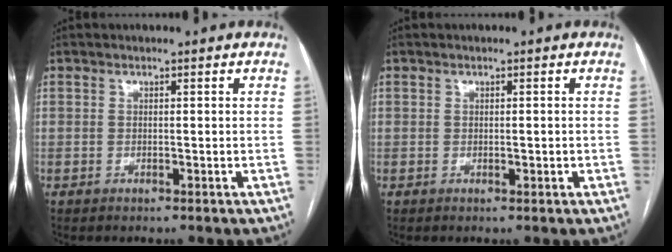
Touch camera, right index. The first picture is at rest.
{"total": 0.7, "force": [-0.1, 0.3, 0.6], "torque": [-0.010, 0.000, 0.001]}